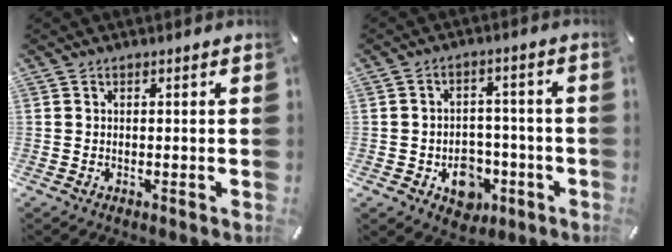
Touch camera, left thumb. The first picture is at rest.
{"total": 8.2, "force": [-2.9, 6.9, 3.3], "torque": [-0.030, 0.023, -0.044]}